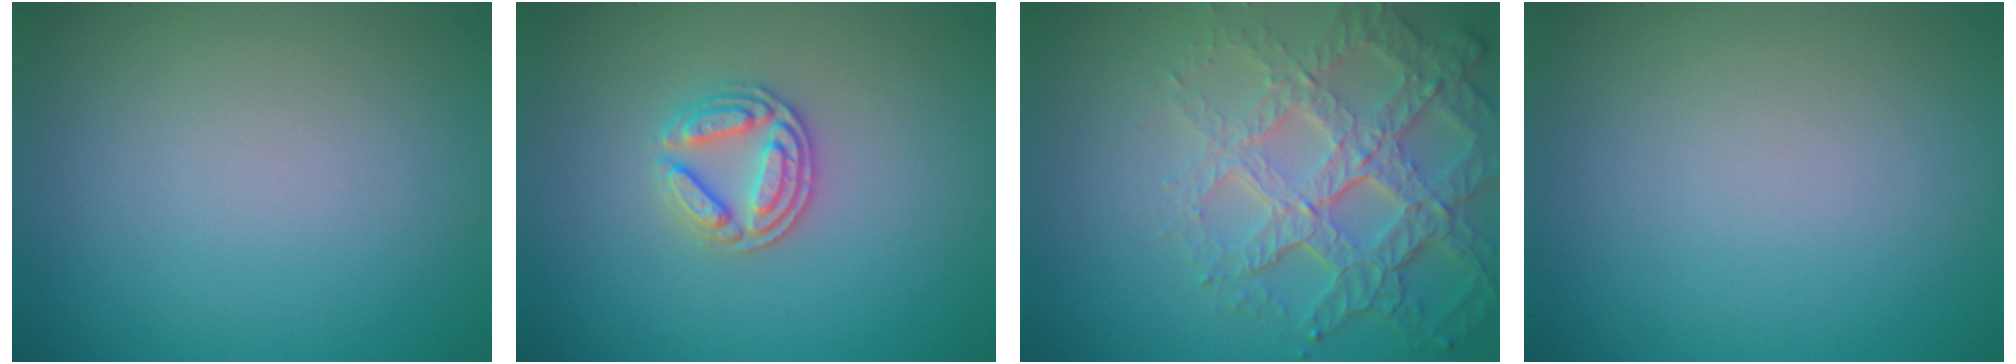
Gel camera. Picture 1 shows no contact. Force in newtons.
{"total": 2.9, "press": 2.7, "slide": 0.9}
{"total": 7.6, "press": 5.3, "slide": 5.5}
{"total": 0.0}